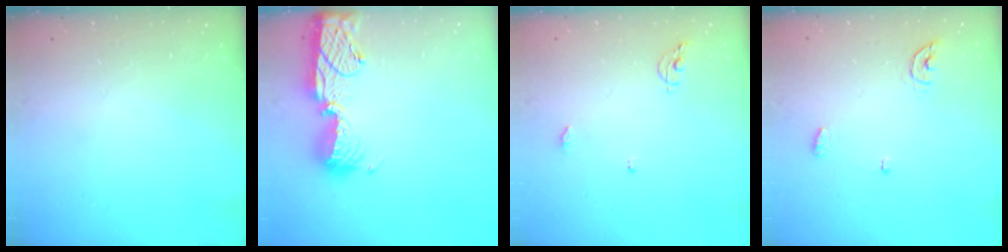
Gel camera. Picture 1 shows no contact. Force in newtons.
{"total": 15.3, "press": 14.8, "slide": 4.0}
{"total": 5.4, "press": 5.4, "slide": 0.4}
{"total": 4.8, "press": 4.8, "slide": 0.4}